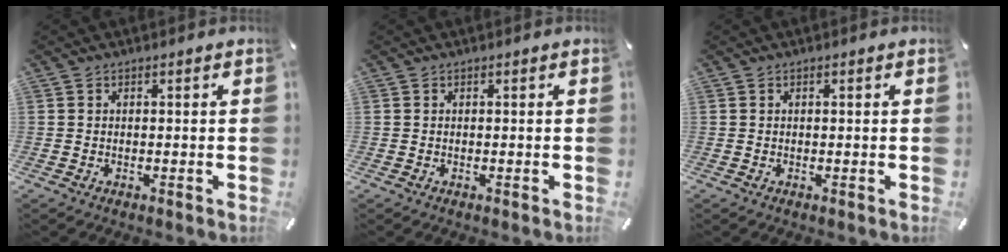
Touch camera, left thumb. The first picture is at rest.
{"total": 0.0}
{"total": 0.0}